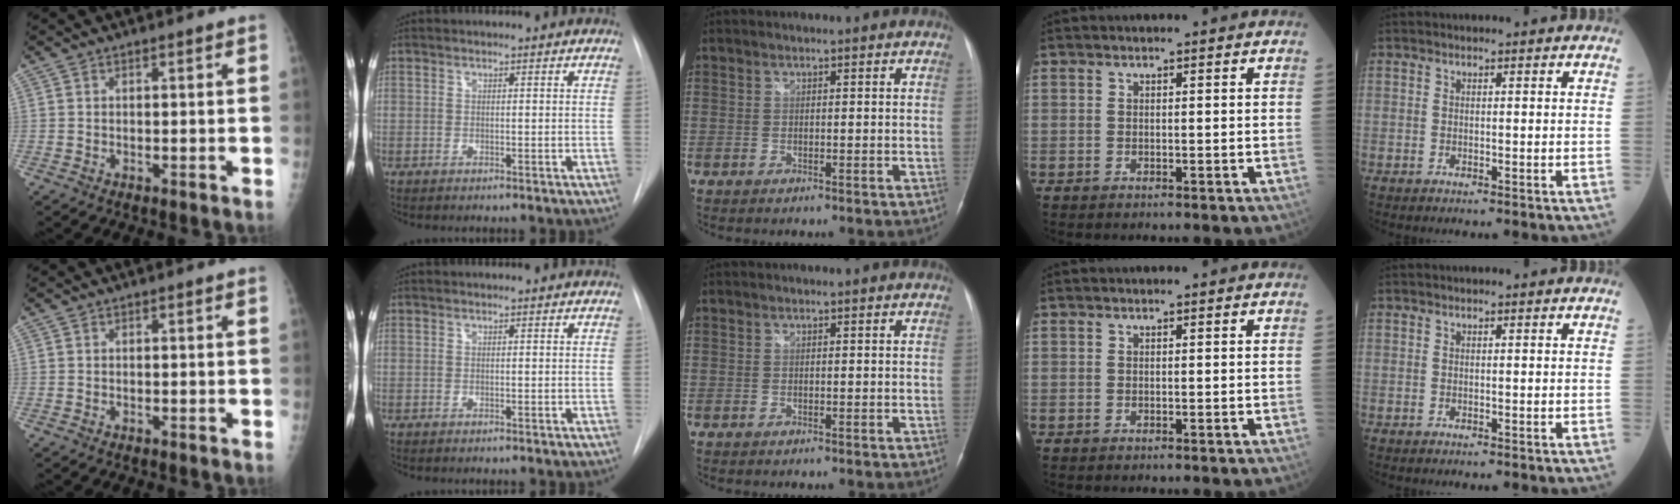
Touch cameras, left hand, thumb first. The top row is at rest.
{}